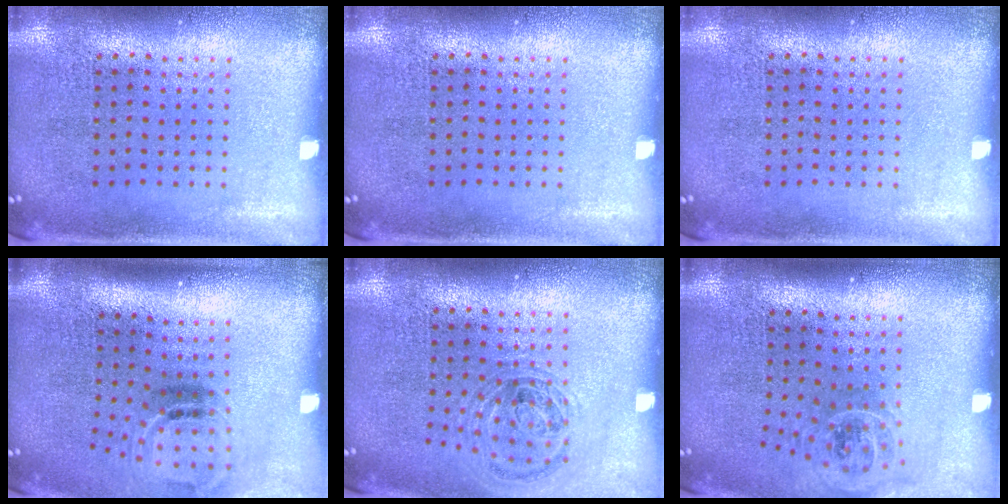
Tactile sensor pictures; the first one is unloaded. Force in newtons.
{"total": 0.0}
{"total": 0.0}
{"total": 1.9, "press": 1.2, "slide": 1.5}
{"total": 1.1, "press": 1.0, "slide": 0.3}
{"total": 1.1, "press": 1.0, "slide": 0.5}